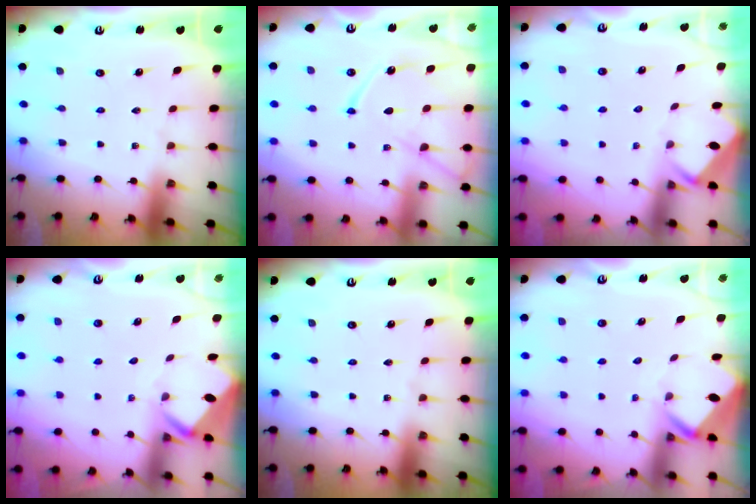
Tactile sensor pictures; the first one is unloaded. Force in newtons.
{"total": 13.5, "press": 13.4, "slide": 1.6}
{"total": 3.4, "press": 3.3, "slide": 0.5}
{"total": 3.9, "press": 3.9, "slide": 0.3}
{"total": 0.0}
{"total": 2.9, "press": 2.9, "slide": 0.3}